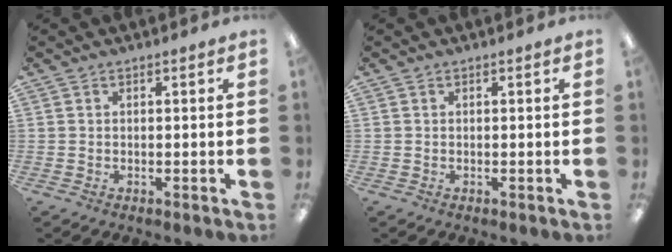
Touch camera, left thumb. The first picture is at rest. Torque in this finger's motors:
{"motor_torque": [-0.03, 0.01, 0.04, -0.02, 0.00]}